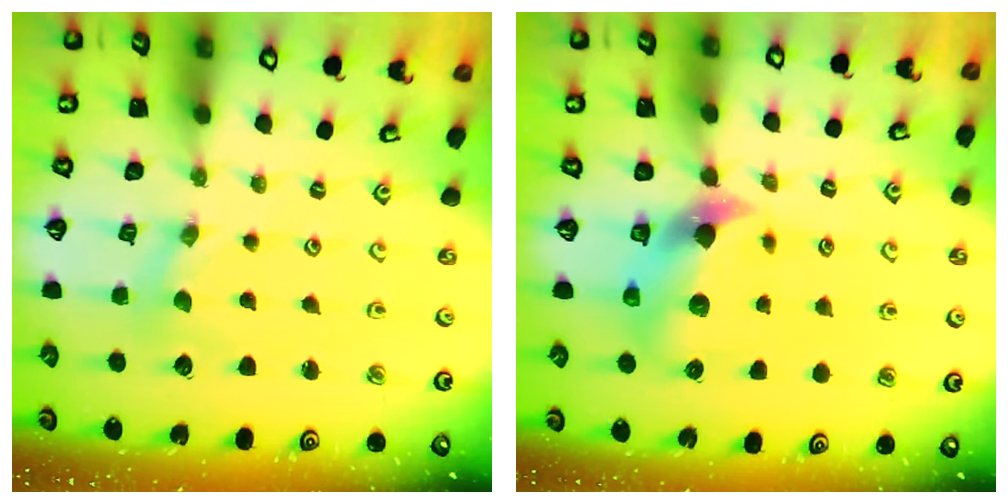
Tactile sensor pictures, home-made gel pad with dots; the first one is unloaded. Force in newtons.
{"total": 8.2, "press": 8.1, "slide": 0.8}